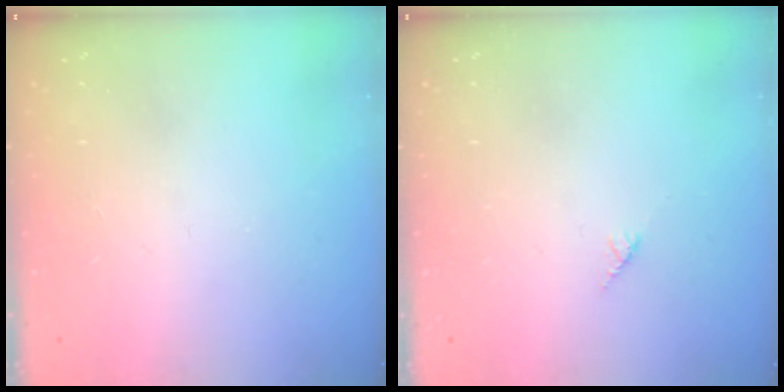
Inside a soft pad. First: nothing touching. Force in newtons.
{"total": 2.7, "press": 2.7, "slide": 0.2}